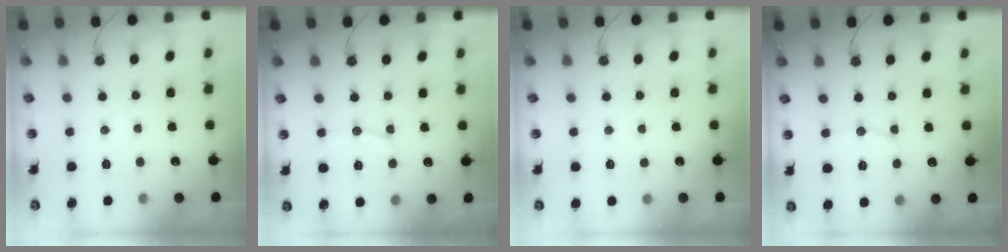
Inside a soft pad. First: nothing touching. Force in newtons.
{"total": 7.8, "press": 7.8, "slide": 0.7}
{"total": 3.1, "press": 3.1, "slide": 0.4}
{"total": 5.6, "press": 5.6, "slide": 0.6}